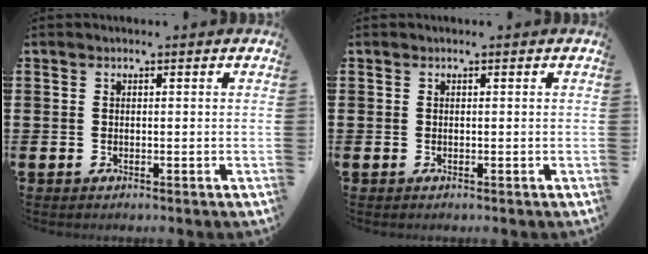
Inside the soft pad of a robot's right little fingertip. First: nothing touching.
{"total": 0.0}